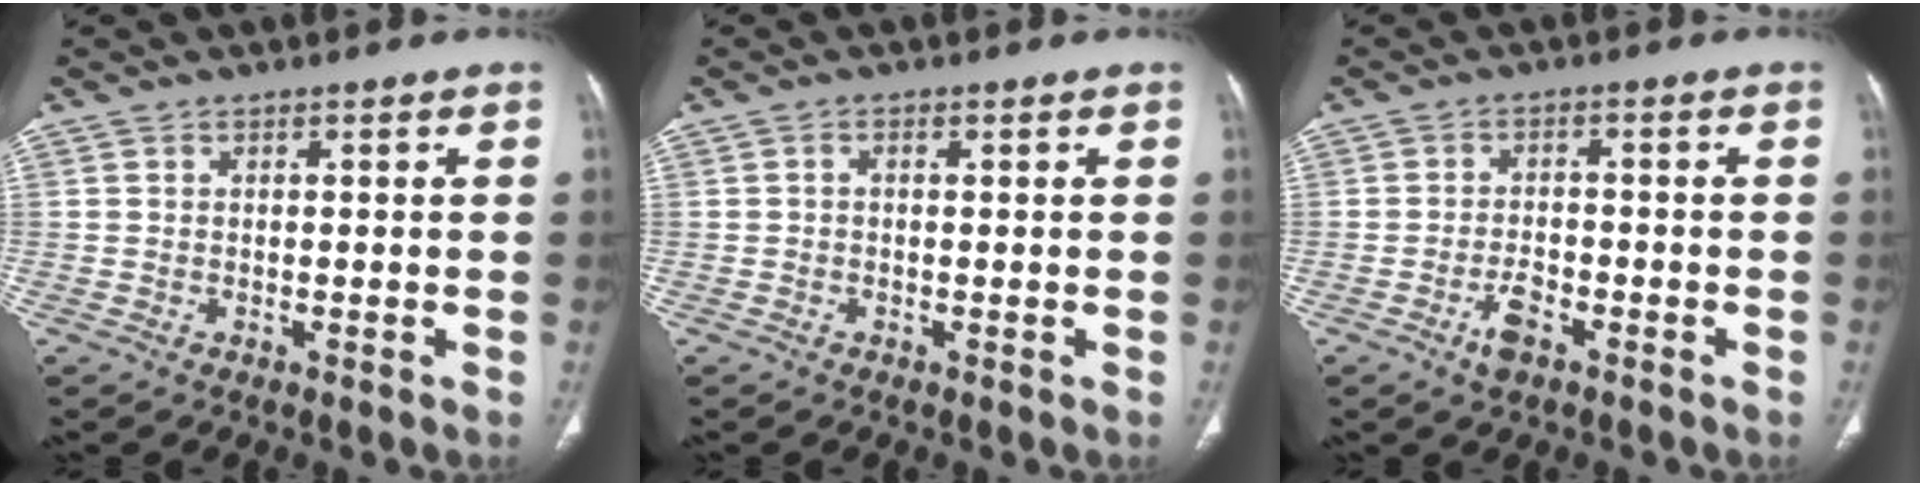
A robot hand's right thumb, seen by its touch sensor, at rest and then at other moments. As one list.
[{"total": 0.7, "force": [0.1, 0.3, 0.6], "torque": [-0.011, 0.003, -0.001]}, {"total": 4.0, "force": [-2.3, 1.9, 2.6], "torque": [-0.046, 0.014, -0.040]}]